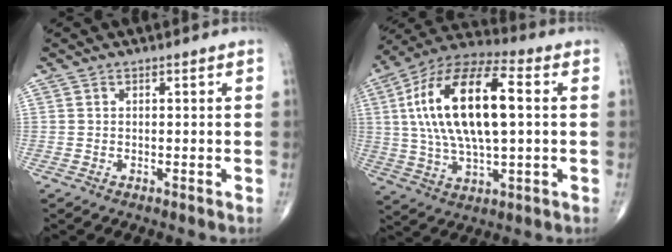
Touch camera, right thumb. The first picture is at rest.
{"total": 21.8, "force": [3.0, 9.1, 19.6], "torque": [-0.373, 0.025, 0.047]}